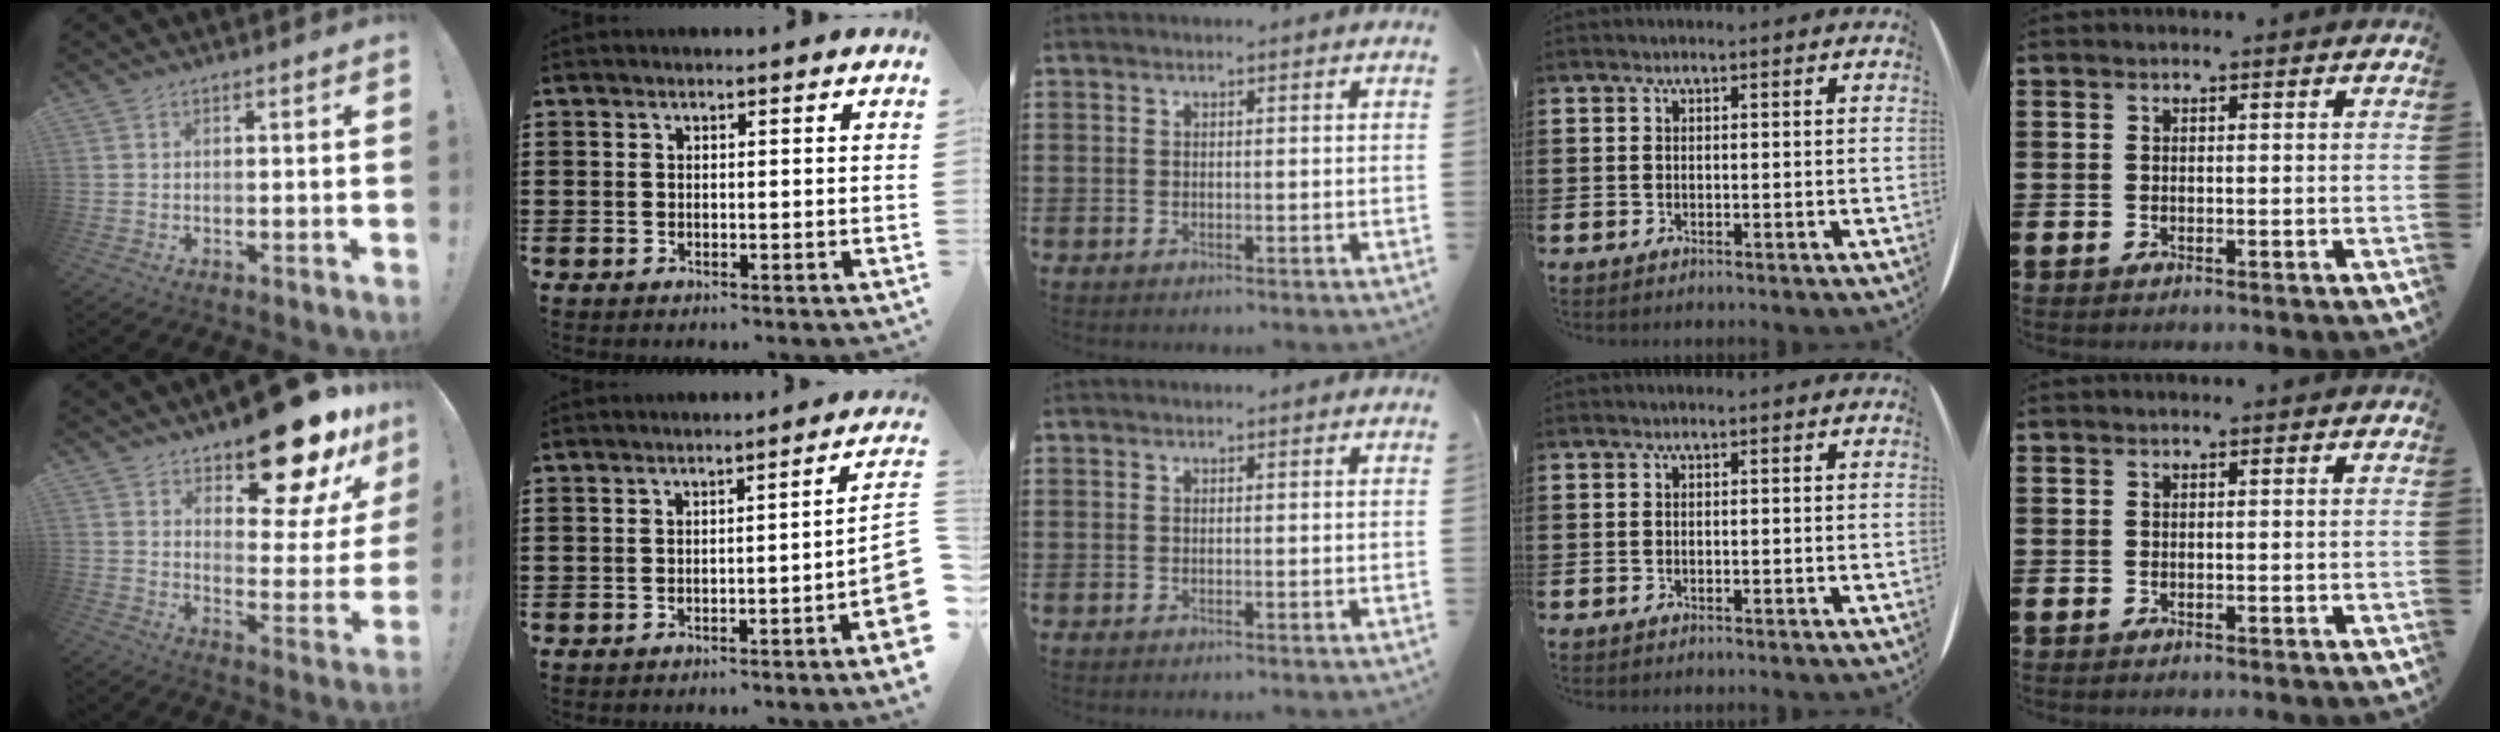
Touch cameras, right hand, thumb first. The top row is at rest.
{"thumb": {"total": 18.3, "force": [14.6, 6.6, 9.0], "torque": [-0.104, -0.120, 0.244]}, "index": {"total": 4.0, "force": [-2.0, -0.1, 3.5], "torque": [-0.054, -0.010, -0.033]}}